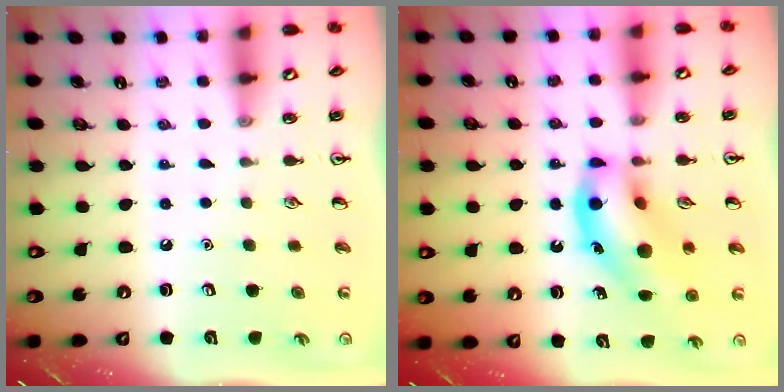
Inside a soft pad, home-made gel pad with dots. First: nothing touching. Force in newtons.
{"total": 15.4, "press": 14.9, "slide": 4.1}